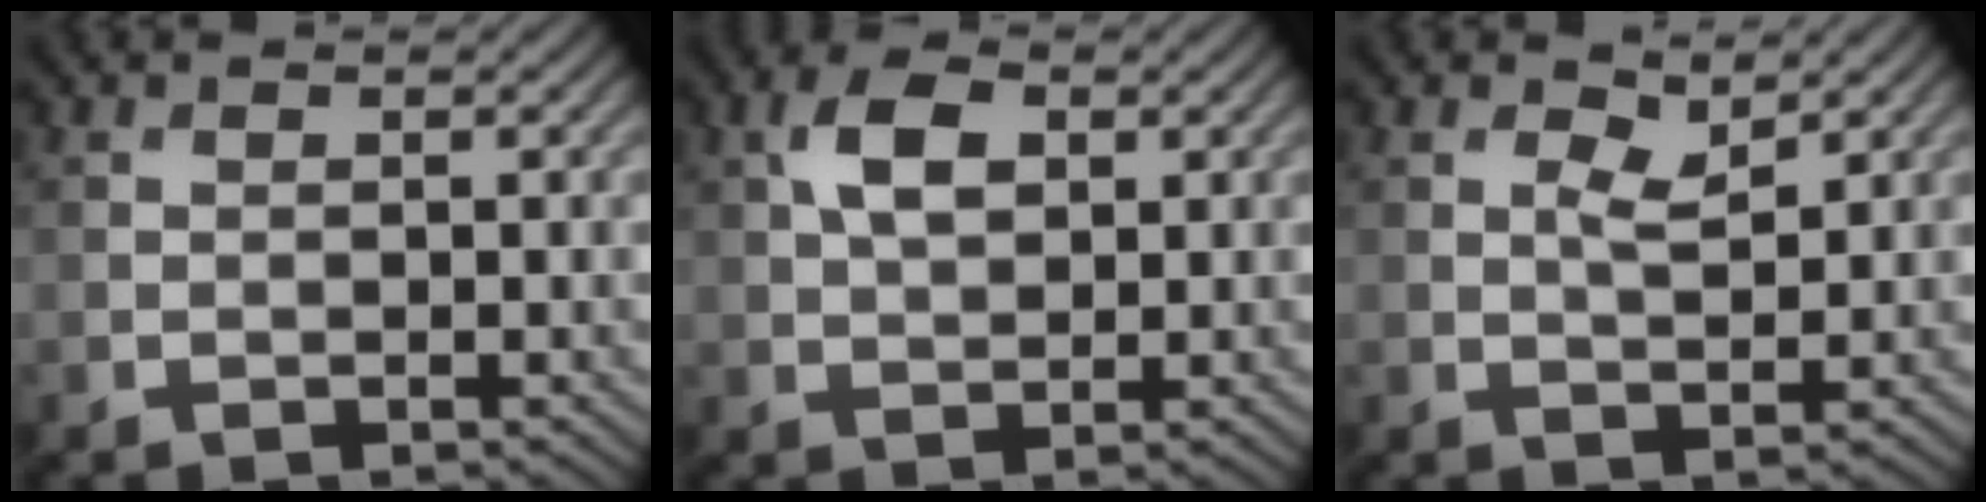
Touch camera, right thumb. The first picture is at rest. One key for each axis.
{"total": 4.7, "fx": 1.5, "fy": 2.7, "fz": 3.5, "tx": -0.075, "ty": 0.008, "tz": 0.023}
{"total": 2.5, "fx": 1.5, "fy": 0.8, "fz": 1.8, "tx": -0.037, "ty": -0.005, "tz": 0.031}